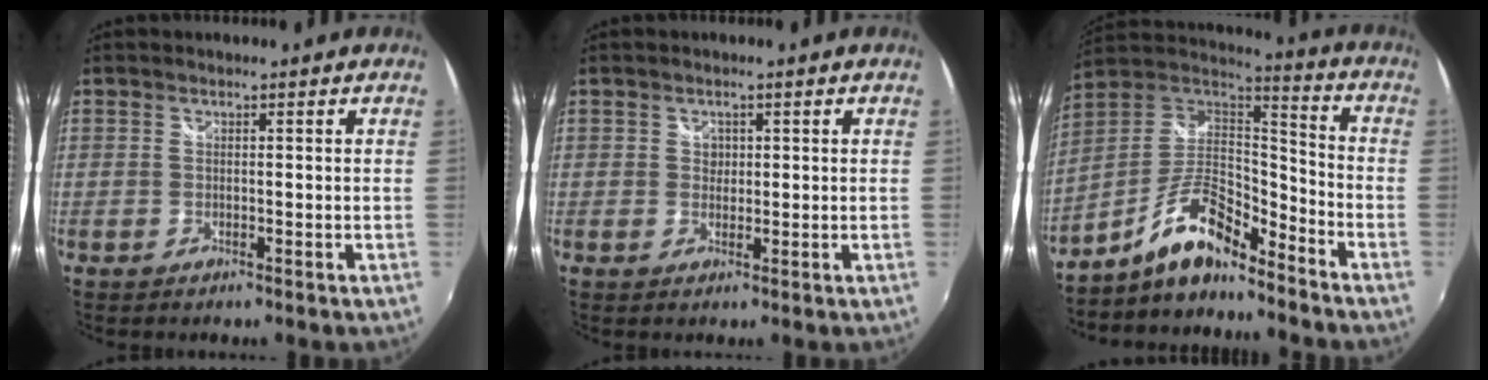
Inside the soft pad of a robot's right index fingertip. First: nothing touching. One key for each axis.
{"total": 1.4, "fx": 0.3, "fy": 1.3, "fz": 0.3, "tx": 0.000, "ty": 0.003, "tz": 0.005}
{"total": 11.5, "fx": -8.6, "fy": 3.4, "fz": 6.7, "tx": -0.151, "ty": 0.024, "tz": -0.167}